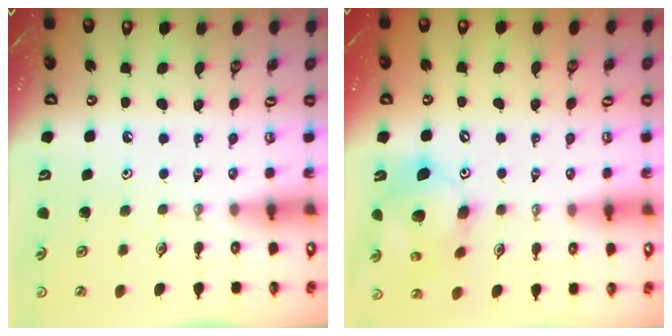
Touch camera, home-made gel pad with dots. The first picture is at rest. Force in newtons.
{"total": 13.3, "press": 13.1, "slide": 2.3}